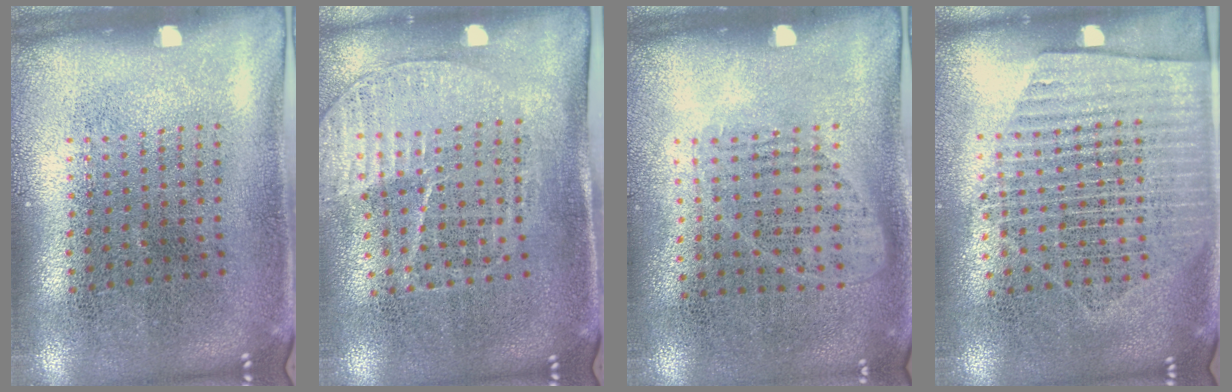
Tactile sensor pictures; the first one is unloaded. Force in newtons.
{"total": 1.5, "press": 1.3, "slide": 0.8}
{"total": 0.9, "press": 0.8, "slide": 0.5}
{"total": 1.6, "press": 1.4, "slide": 0.8}